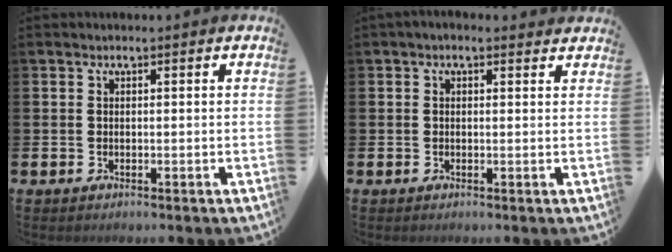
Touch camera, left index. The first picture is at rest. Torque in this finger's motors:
{"motor_torque": [1.09, -1.05, 0.57, 0.13]}